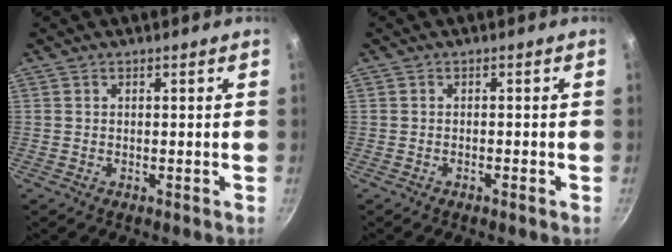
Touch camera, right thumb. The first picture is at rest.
{"total": 0.8, "force": [-0.5, 0.1, 0.6], "torque": [-0.018, 0.005, -0.010]}